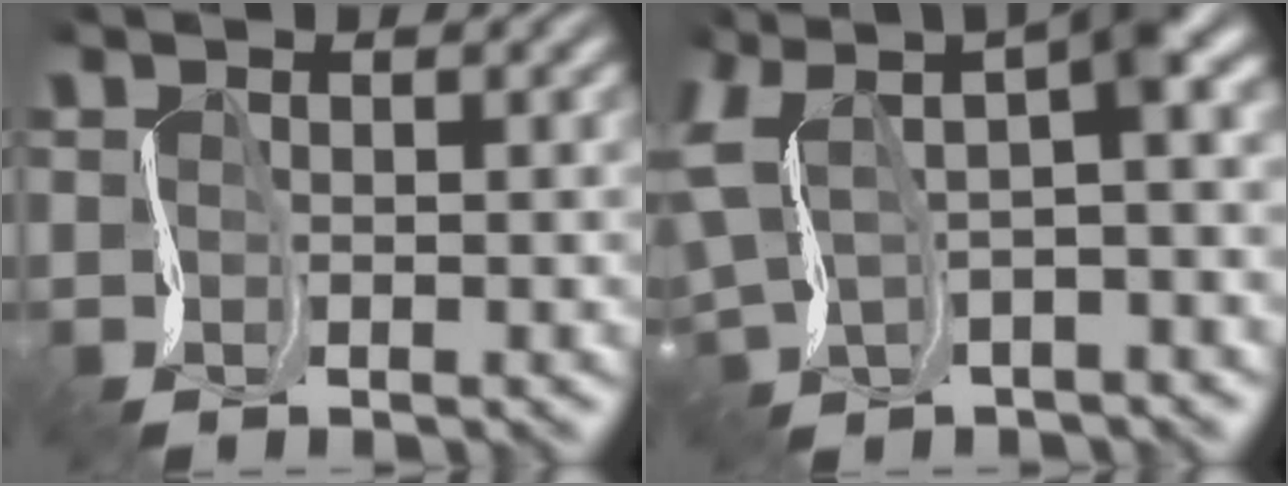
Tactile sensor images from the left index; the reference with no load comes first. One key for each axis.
{"total": 9.0, "fx": 2.3, "fy": 3.6, "fz": 7.8, "tx": -0.178, "ty": -0.003, "tz": 0.041}